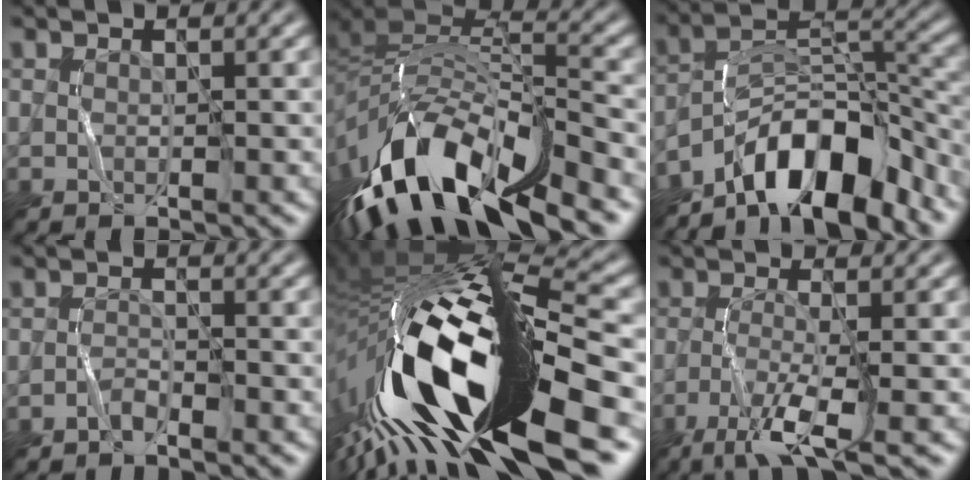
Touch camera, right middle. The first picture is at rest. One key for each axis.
{"total": 13.6, "fx": -8.6, "fy": 5.2, "fz": 9.1, "tx": -0.183, "ty": 0.007, "tz": -0.145}
{"total": 8.9, "fx": -6.8, "fy": 3.0, "fz": 4.9, "tx": -0.064, "ty": 0.018, "tz": -0.124}
{"total": 1.2, "fx": -1.1, "fy": 0.1, "fz": 0.4, "tx": -0.009, "ty": 0.007, "tz": -0.022}
{"total": 18.4, "fx": -6.4, "fy": 6.0, "fz": 16.2, "tx": -0.293, "ty": -0.002, "tz": -0.122}
{"total": 5.0, "fx": -2.9, "fy": 0.7, "fz": 4.1, "tx": -0.081, "ty": -0.001, "tz": -0.064}